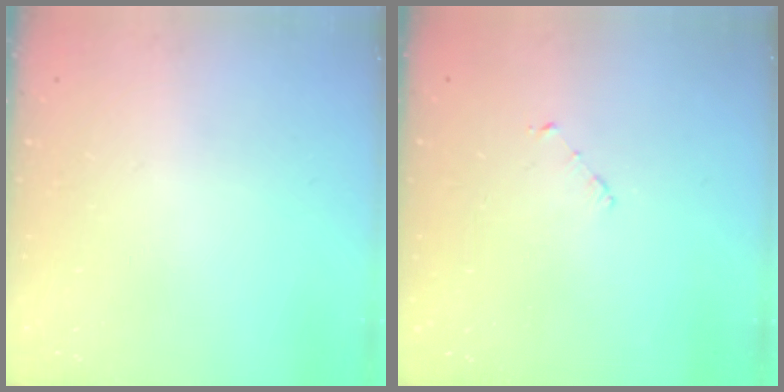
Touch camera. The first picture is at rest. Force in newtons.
{"total": 2.5, "press": 2.5, "slide": 0.2}